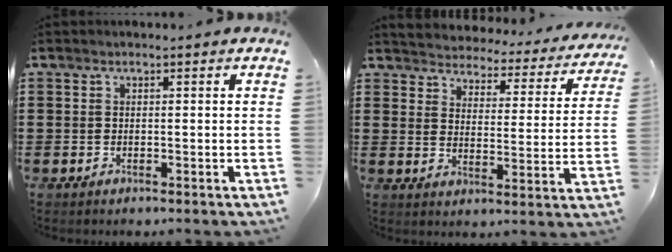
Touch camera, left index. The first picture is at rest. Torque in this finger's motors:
{"motor_torque": [1.17, -0.97, 0.66, 0.09]}